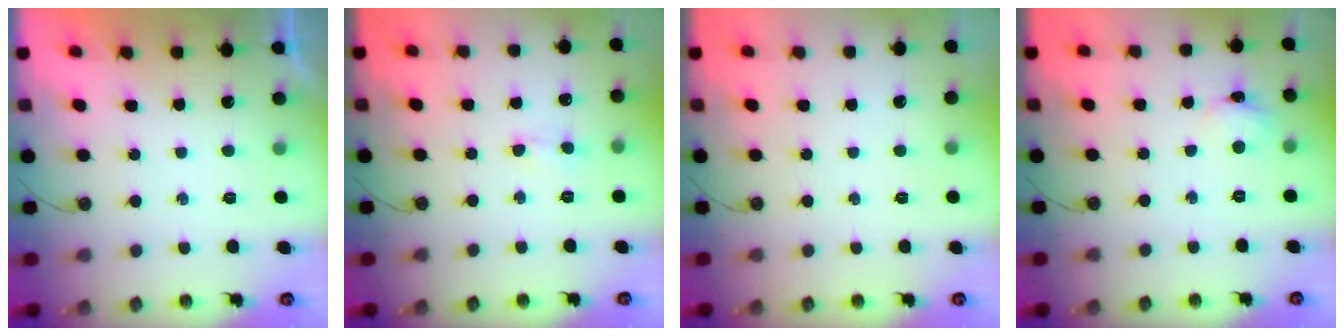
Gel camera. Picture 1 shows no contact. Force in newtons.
{"total": 4.1, "press": 4.0, "slide": 0.7}
{"total": 0.0}
{"total": 3.0, "press": 3.0, "slide": 0.4}